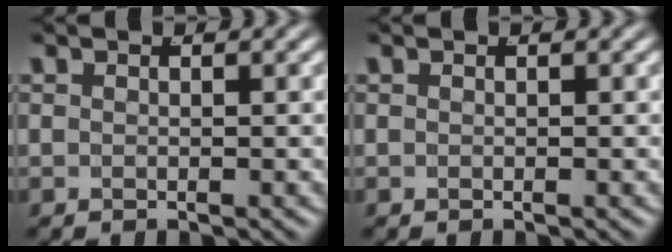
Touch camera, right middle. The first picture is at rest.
{"total": 0.0}